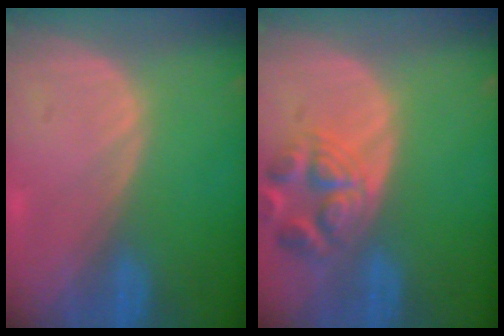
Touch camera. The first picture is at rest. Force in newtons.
{"total": 6.9, "press": 6.3, "slide": 2.8}